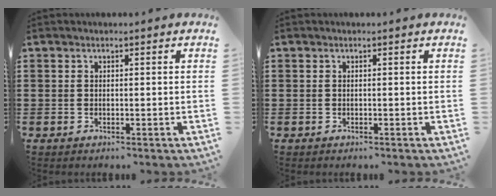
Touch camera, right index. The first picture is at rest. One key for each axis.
{"total": 0.0}